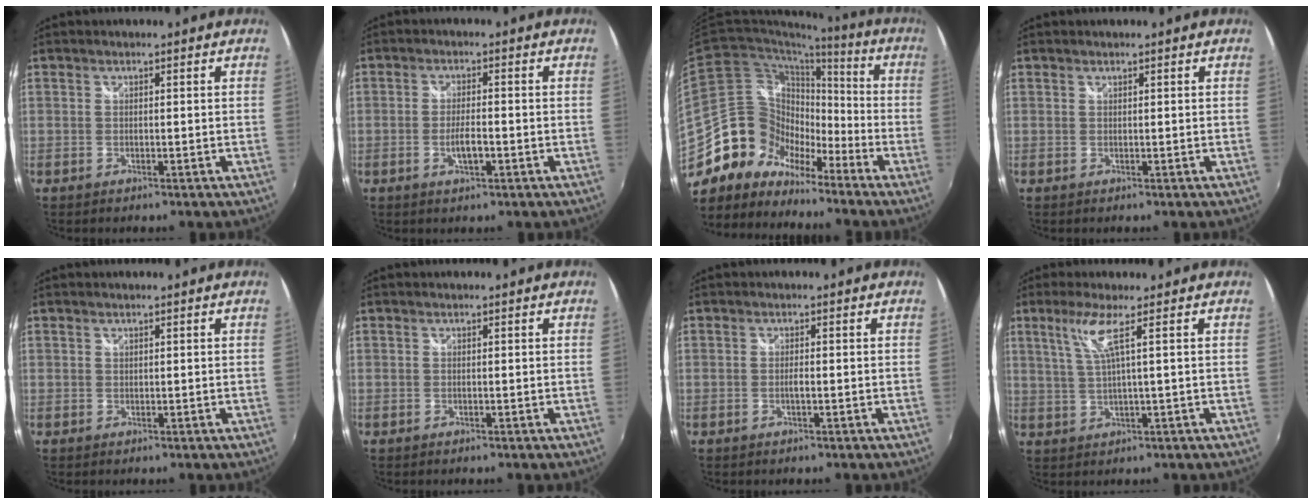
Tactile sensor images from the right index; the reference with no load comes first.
{"total": 3.9, "force": [-1.4, 1.0, 3.5], "torque": [-0.069, -0.004, -0.026]}
{"total": 14.9, "force": [-10.8, 9.6, 3.9], "torque": [-0.078, 0.035, -0.202]}
{"total": 0.0}
{"total": 0.0}
{"total": 0.0}
{"total": 1.3, "force": [-0.5, 0.1, 1.2], "torque": [-0.023, -0.001, -0.010]}
{"total": 5.0, "force": [2.2, -0.8, 4.4], "torque": [-0.084, 0.000, 0.052]}